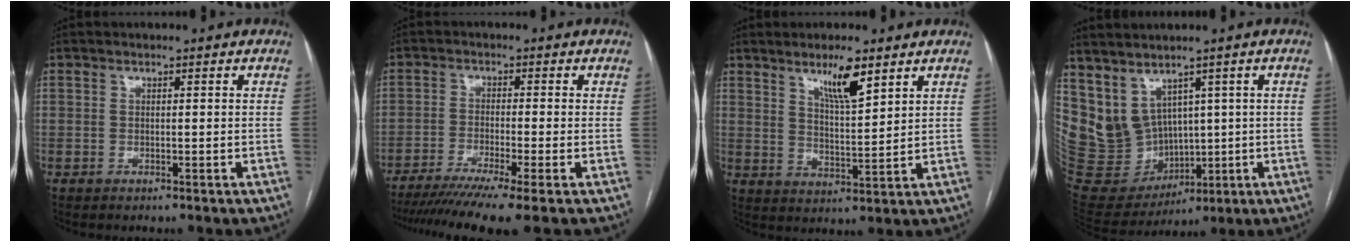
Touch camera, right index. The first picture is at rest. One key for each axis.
{"total": 11.2, "fx": -8.5, "fy": -0.8, "fz": 7.3, "tx": -0.109, "ty": -0.022, "tz": -0.133}
{"total": 7.3, "fx": 4.8, "fy": 1.0, "fz": 5.3, "tx": -0.098, "ty": -0.009, "tz": 0.087}
{"total": 16.1, "fx": 4.1, "fy": 13.7, "fz": 7.4, "tx": -0.192, "ty": 0.039, "tz": 0.122}